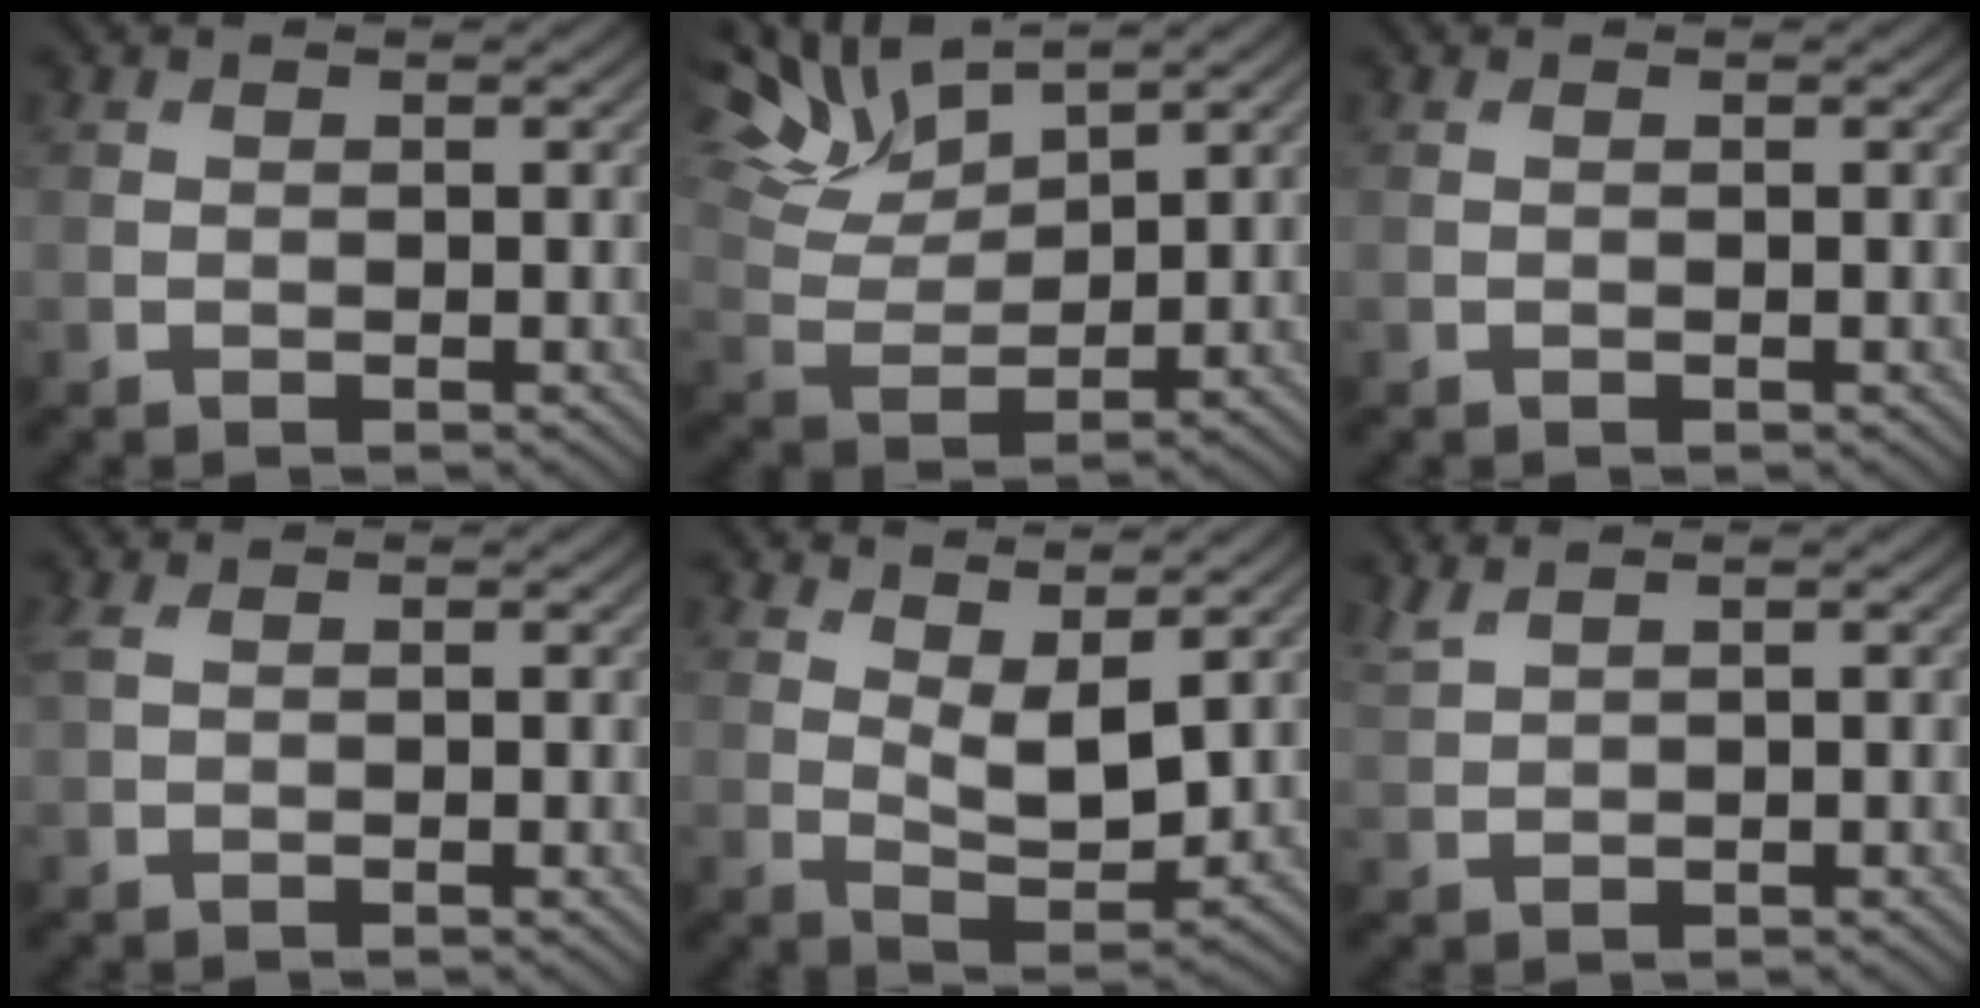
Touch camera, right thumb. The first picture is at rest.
{"total": 8.7, "force": [7.0, 2.3, 4.6], "torque": [-0.113, 0.011, 0.134]}
{"total": 0.0}
{"total": 2.0, "force": [0.6, 0.7, 1.8], "torque": [-0.044, 0.002, 0.013]}
{"total": 5.4, "force": [2.9, 2.2, 4.1], "torque": [-0.082, -0.009, 0.052]}
{"total": 2.0, "force": [1.7, 0.3, 1.0], "torque": [-0.027, 0.007, 0.042]}